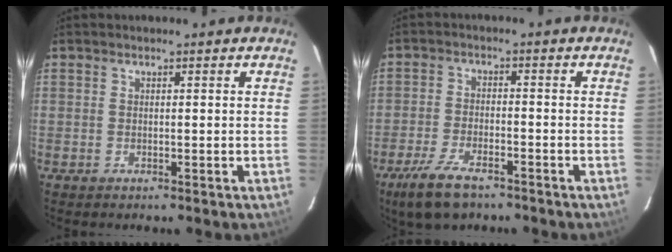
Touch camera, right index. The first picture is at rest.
{"total": 9.0, "force": [-6.4, 3.2, 5.5], "torque": [-0.139, -0.017, -0.119]}